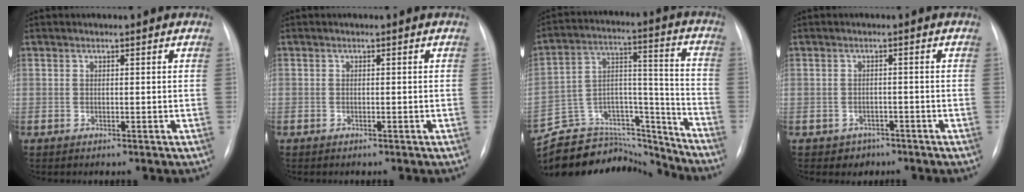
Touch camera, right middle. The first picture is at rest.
{"total": 0.0}
{"total": 21.7, "force": [-20.5, 6.4, 3.2], "torque": [-0.079, 0.065, -0.315]}
{"total": 2.5, "force": [-1.6, 1.9, -0.1], "torque": [-0.001, 0.010, -0.020]}